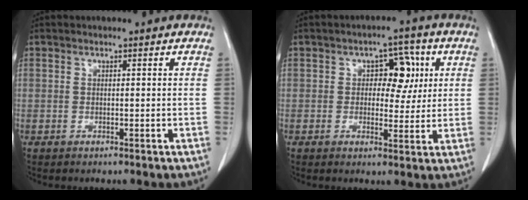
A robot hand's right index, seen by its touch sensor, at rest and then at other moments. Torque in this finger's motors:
{"motor_torque": [0.16, 0.06, 0.08, 0.03]}